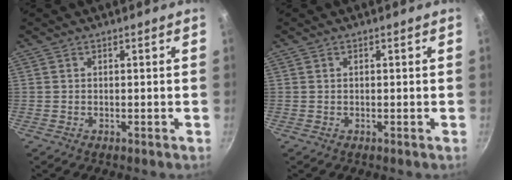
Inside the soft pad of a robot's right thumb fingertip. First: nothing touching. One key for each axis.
{"total": 0.0}